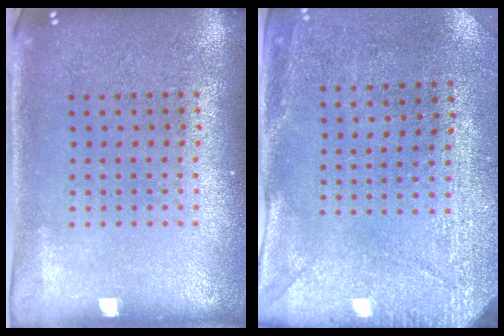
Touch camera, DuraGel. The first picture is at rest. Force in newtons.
{"total": 3.0, "press": 2.3, "slide": 1.9}